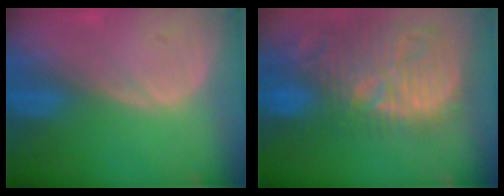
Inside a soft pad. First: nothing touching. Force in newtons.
{"total": 15.4, "press": 13.4, "slide": 7.5}